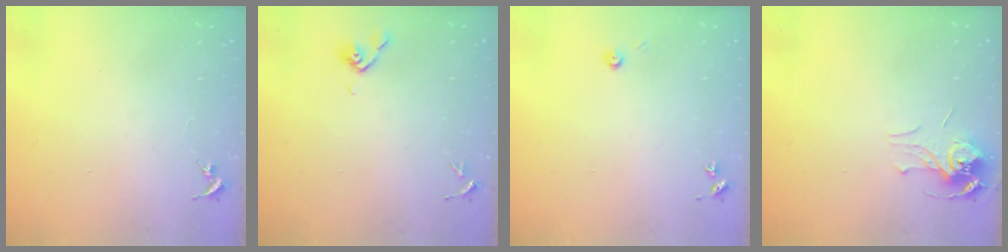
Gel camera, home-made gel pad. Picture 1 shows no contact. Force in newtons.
{"total": 5.1, "press": 4.9, "slide": 1.2}
{"total": 3.5, "press": 3.5, "slide": 0.2}
{"total": 7.8, "press": 7.7, "slide": 0.7}